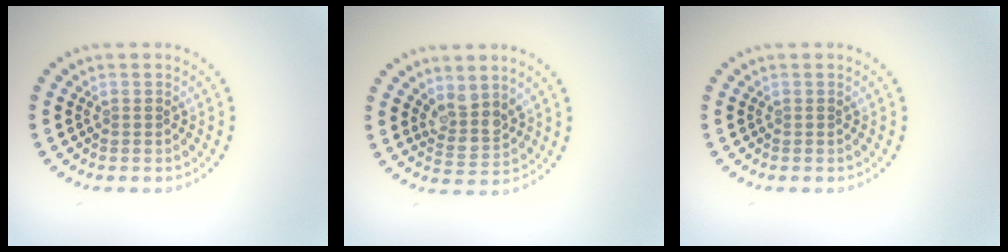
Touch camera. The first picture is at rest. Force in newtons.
{"total": 2.8, "press": 2.2, "slide": 1.8}
{"total": 0.0}